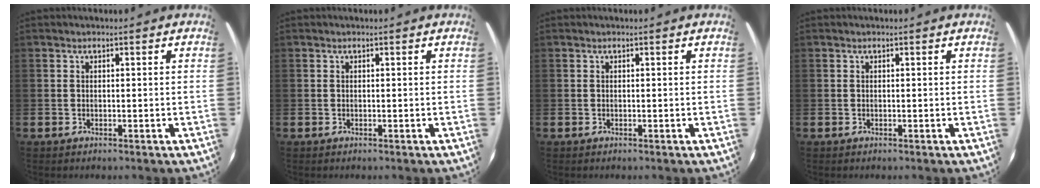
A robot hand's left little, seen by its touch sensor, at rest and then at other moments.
{"total": 0.0}
{"total": 0.0}
{"total": 0.0}